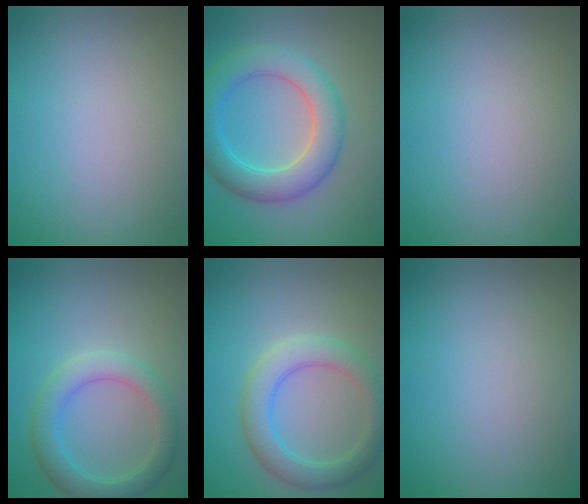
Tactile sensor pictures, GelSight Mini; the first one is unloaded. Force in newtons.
{"total": 5.7, "press": 5.7, "slide": 0.4}
{"total": 0.0}
{"total": 3.8, "press": 3.8, "slide": 0.3}
{"total": 4.3, "press": 4.3, "slide": 0.2}
{"total": 0.0}